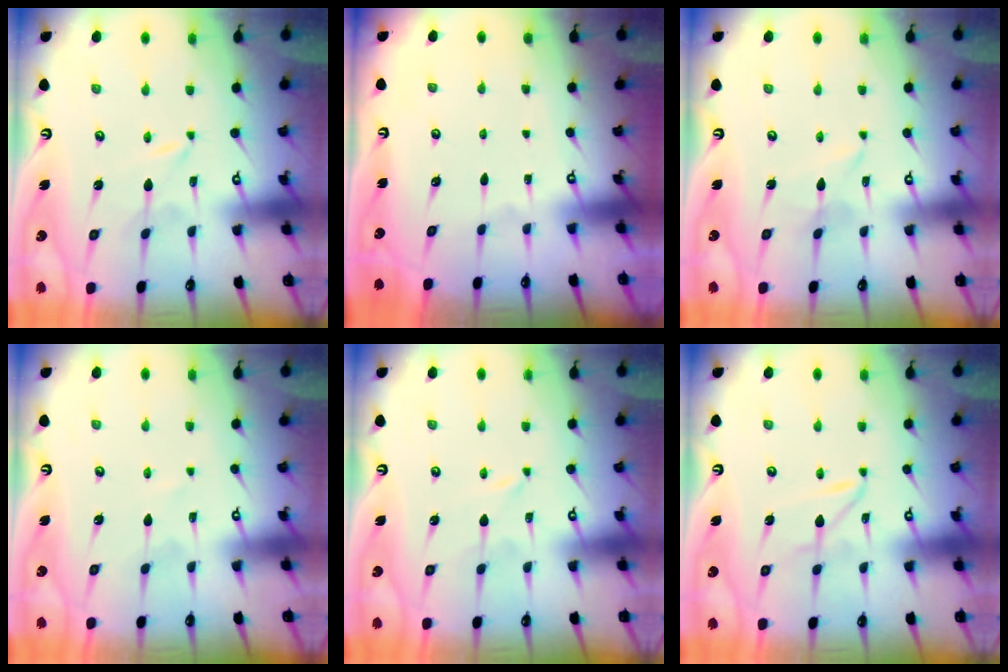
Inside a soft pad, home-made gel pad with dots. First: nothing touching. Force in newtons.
{"total": 0.0}
{"total": 2.4, "press": 2.4, "slide": 0.2}
{"total": 0.0}
{"total": 0.0}
{"total": 1.7, "press": 1.7, "slide": 0.1}